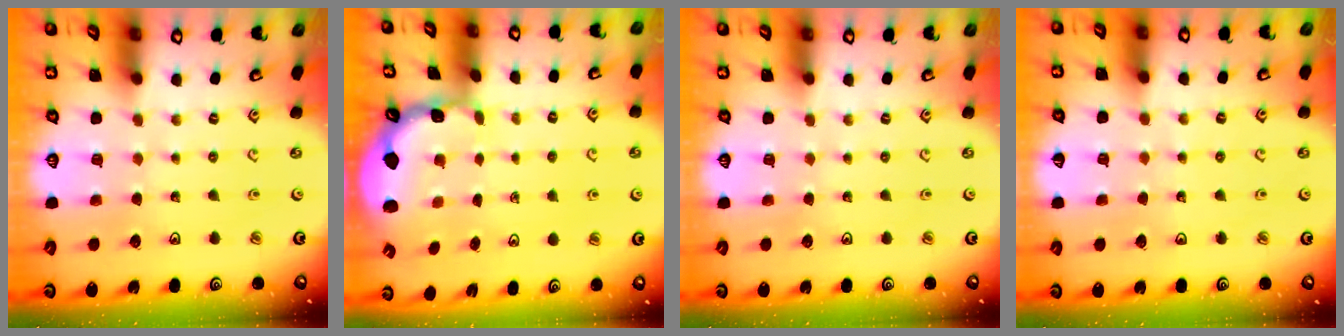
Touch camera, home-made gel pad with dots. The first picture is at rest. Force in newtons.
{"total": 1.2, "press": 1.1, "slide": 0.5}
{"total": 0.0}
{"total": 1.7, "press": 1.7, "slide": 0.1}